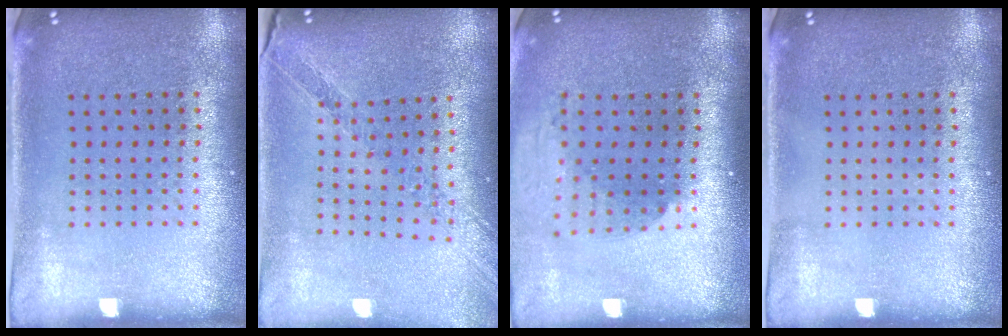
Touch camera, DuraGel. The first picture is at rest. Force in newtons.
{"total": 1.2, "press": 1.2, "slide": 0.2}
{"total": 1.9, "press": 1.4, "slide": 1.3}
{"total": 0.0}